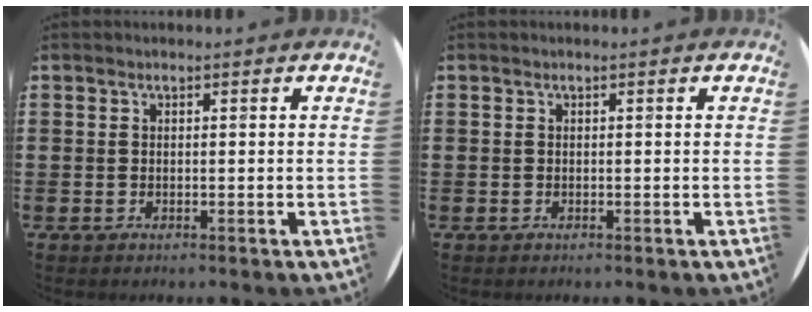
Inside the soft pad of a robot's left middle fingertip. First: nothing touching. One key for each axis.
{"total": 0.0}